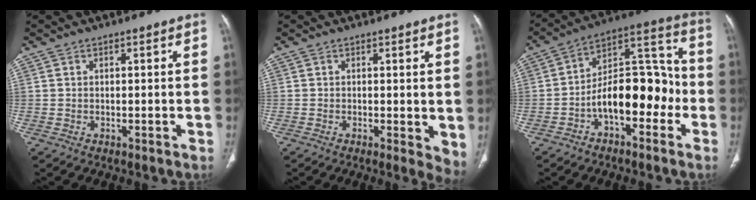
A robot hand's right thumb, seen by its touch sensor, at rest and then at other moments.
{"total": 4.3, "force": [0.0, 1.7, 3.9], "torque": [-0.044, -0.010, -0.002]}
{"total": 15.8, "force": [-4.7, 8.5, 12.5], "torque": [-0.167, 0.068, -0.079]}